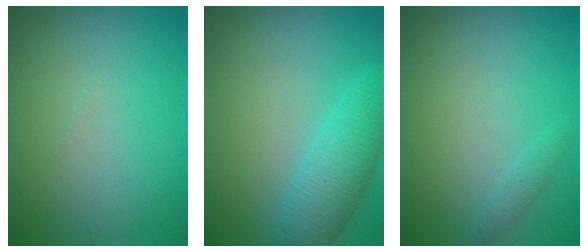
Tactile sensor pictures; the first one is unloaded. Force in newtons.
{"total": 4.7, "press": 4.7, "slide": 0.2}
{"total": 0.8, "press": 0.8, "slide": 0.0}